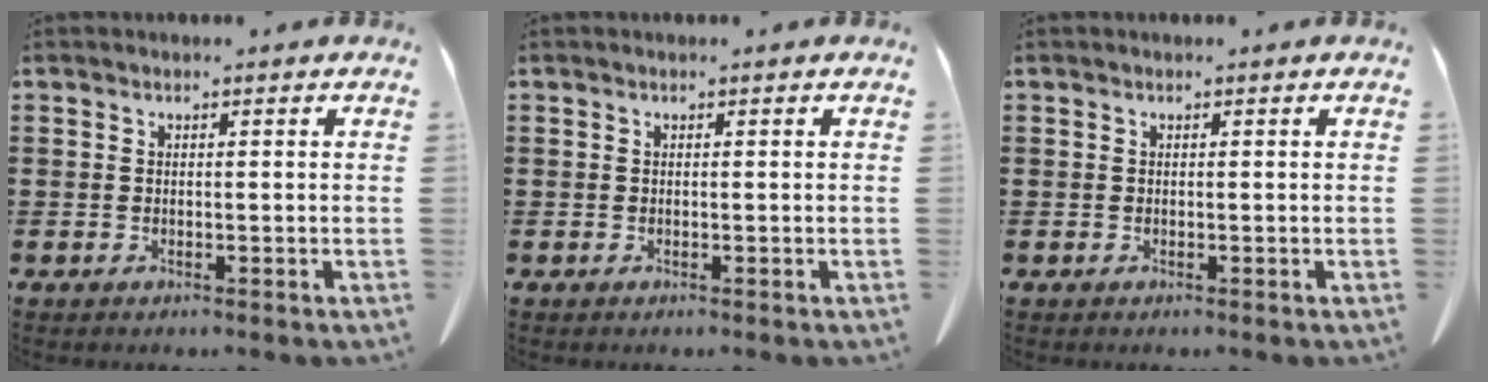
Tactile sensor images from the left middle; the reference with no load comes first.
{"total": 0.0}
{"total": 0.0}